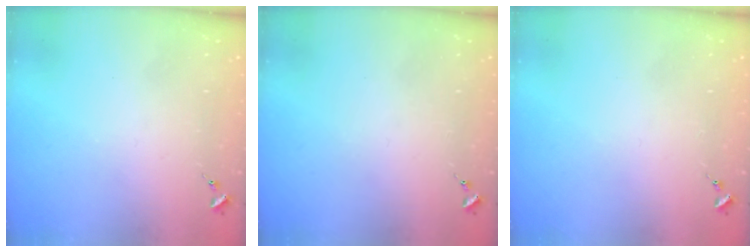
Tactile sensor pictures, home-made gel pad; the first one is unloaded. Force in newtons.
{"total": 0.0}
{"total": 0.0}